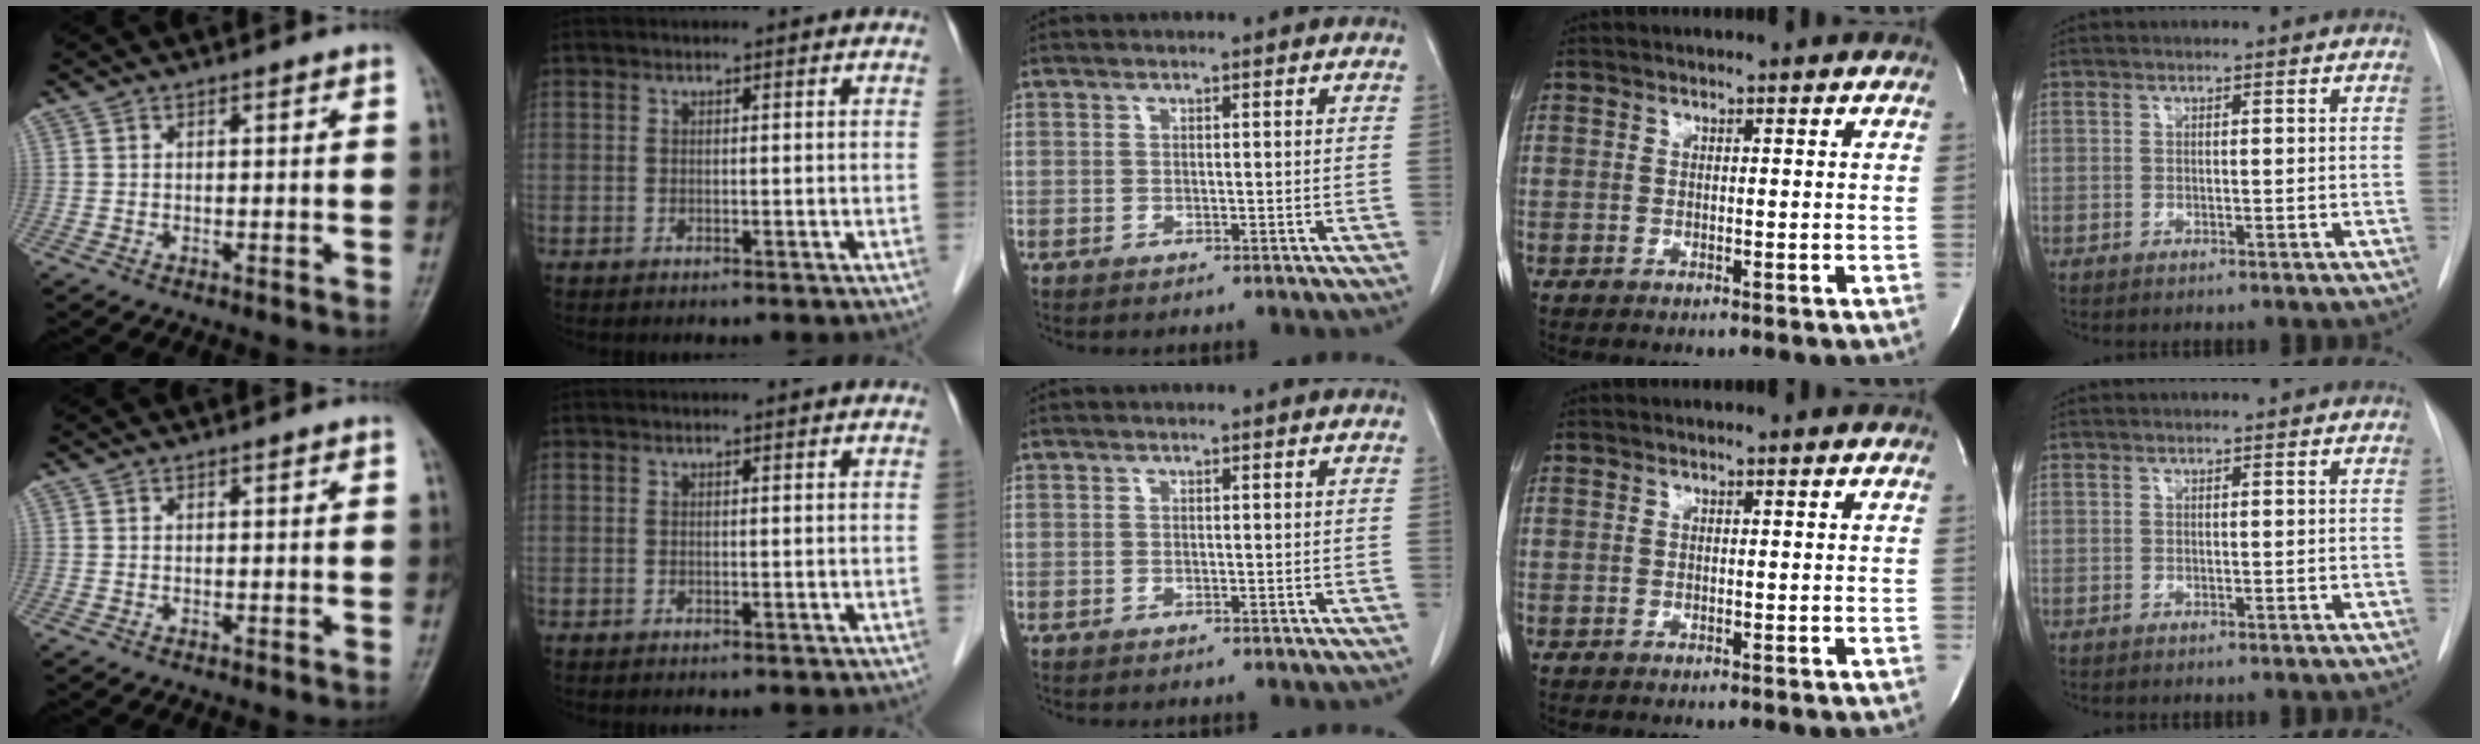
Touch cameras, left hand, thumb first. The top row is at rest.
{}